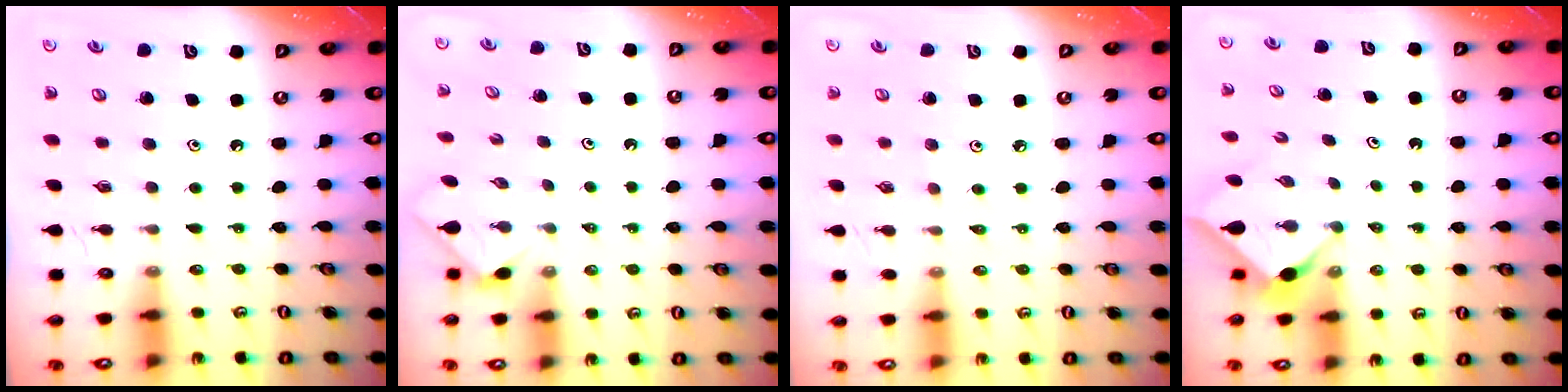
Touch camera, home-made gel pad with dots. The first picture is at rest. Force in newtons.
{"total": 1.3, "press": 1.2, "slide": 0.4}
{"total": 2.1, "press": 2.0, "slide": 0.4}
{"total": 2.9, "press": 2.9, "slide": 0.4}